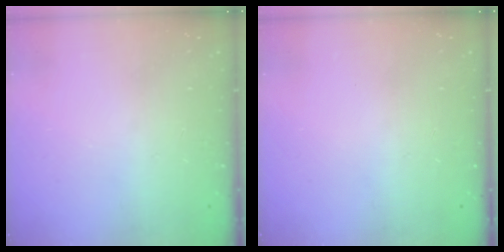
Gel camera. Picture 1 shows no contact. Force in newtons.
{"total": 0.0}